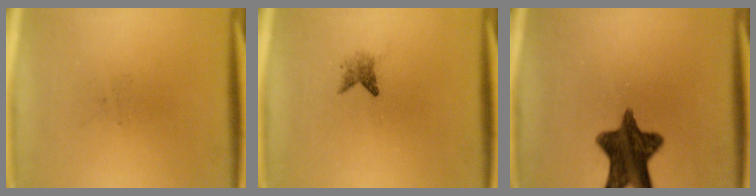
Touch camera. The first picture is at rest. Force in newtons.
{"total": 1.6}
{"total": 12.3}